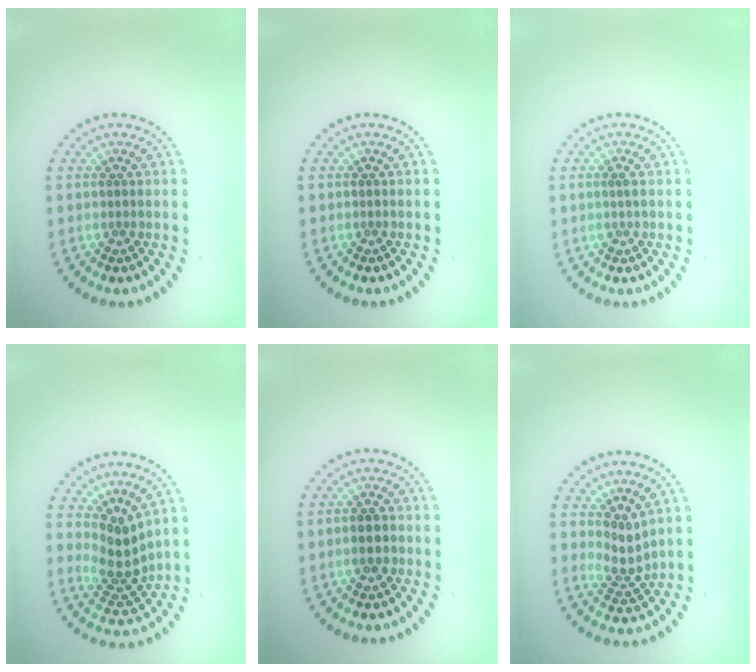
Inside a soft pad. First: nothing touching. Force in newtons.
{"total": 0.0}
{"total": 0.7, "press": 0.7, "slide": 0.3}
{"total": 3.5, "press": 2.8, "slide": 2.0}
{"total": 1.8, "press": 1.8, "slide": 0.3}
{"total": 2.3, "press": 1.6, "slide": 1.7}